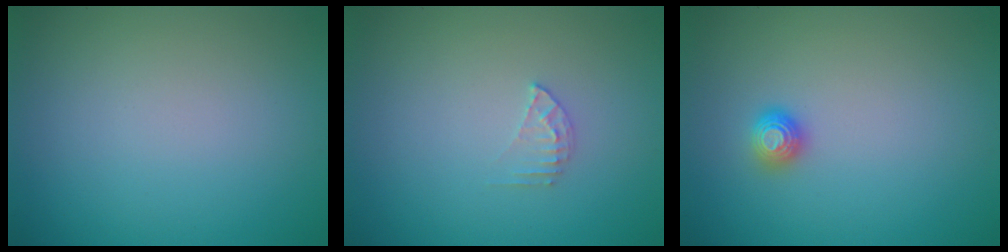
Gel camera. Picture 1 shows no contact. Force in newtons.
{"total": 1.3, "press": 1.3, "slide": 0.1}
{"total": 1.1, "press": 1.1, "slide": 0.2}